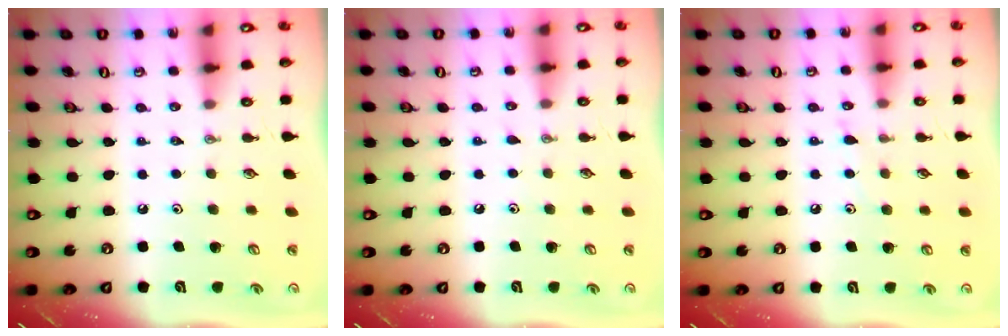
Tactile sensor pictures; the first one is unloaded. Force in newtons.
{"total": 3.4, "press": 3.3, "slide": 0.4}
{"total": 5.5, "press": 5.4, "slide": 0.6}